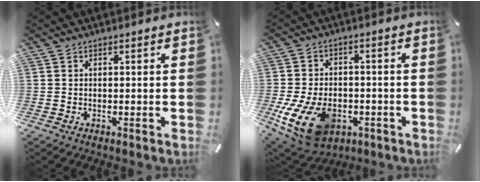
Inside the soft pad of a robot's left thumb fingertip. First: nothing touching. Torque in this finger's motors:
{"motor_torque": [2.11, 2.90, 1.57, 0.64, 0.24]}